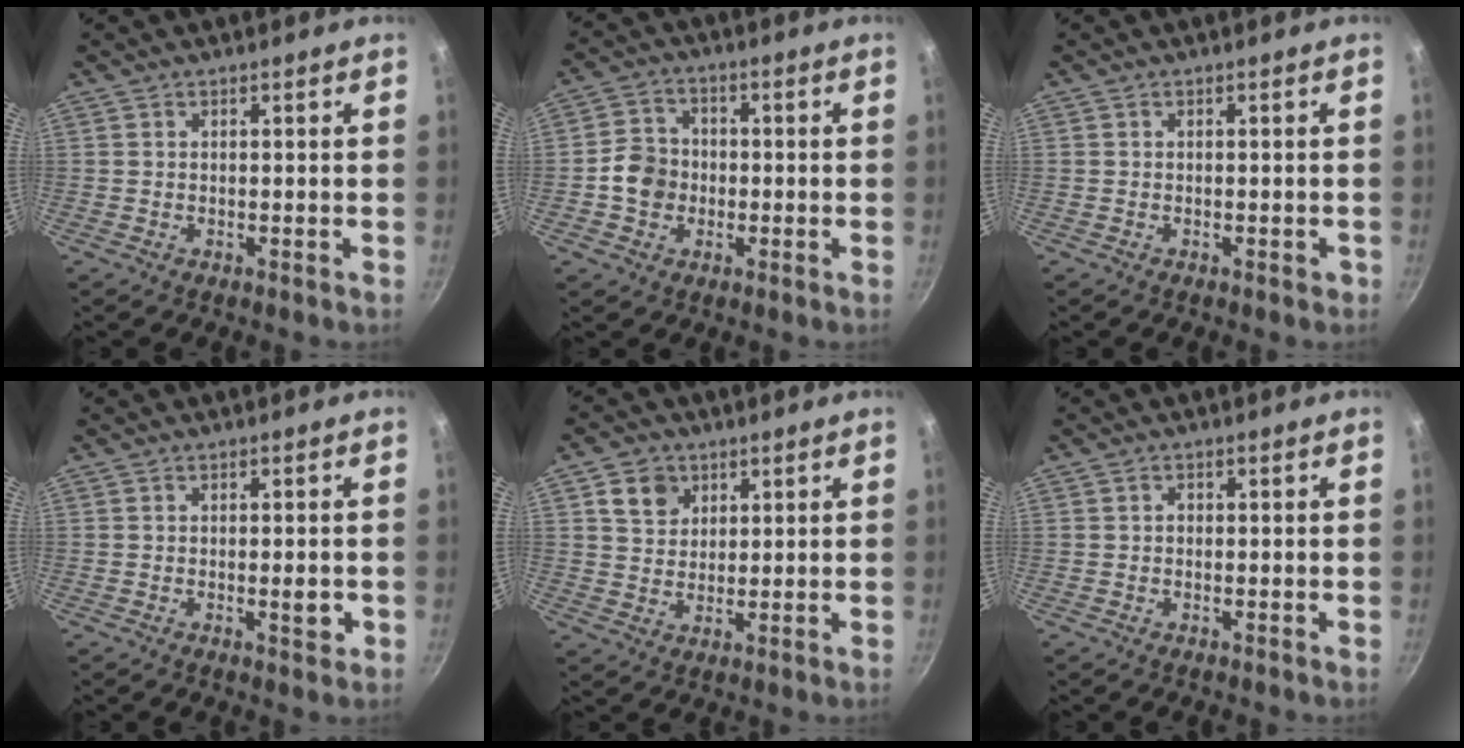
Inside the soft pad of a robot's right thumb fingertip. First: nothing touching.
{"total": 6.6, "force": [-1.3, 5.8, 2.9], "torque": [-0.025, 0.019, -0.033]}
{"total": 0.8, "force": [-0.4, 0.5, 0.4], "torque": [0.005, 0.006, -0.004]}
{"total": 2.6, "force": [-0.5, 0.9, 2.4], "torque": [-0.024, 0.004, -0.005]}
{"total": 5.9, "force": [2.6, 4.9, 2.2], "torque": [-0.010, -0.001, 0.048]}
{"total": 0.6, "force": [0.0, 0.5, 0.3], "torque": [-0.003, 0.004, -0.001]}